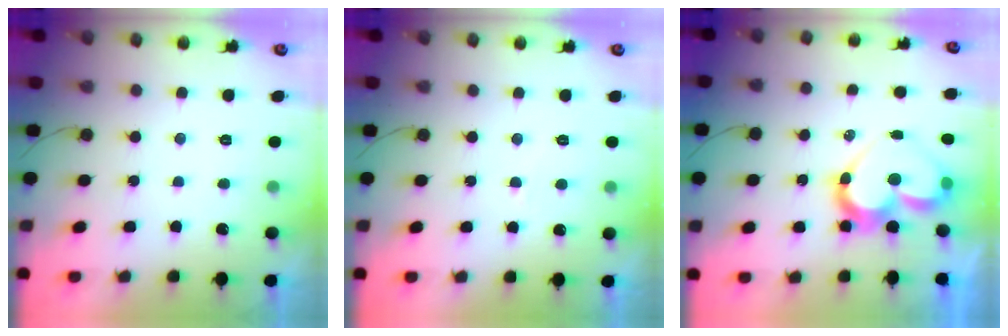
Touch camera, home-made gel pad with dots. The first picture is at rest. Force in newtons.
{"total": 1.4, "press": 1.4, "slide": 0.1}
{"total": 12.9, "press": 12.9, "slide": 1.5}